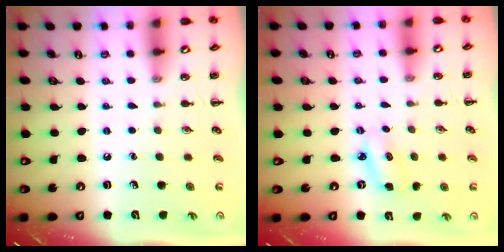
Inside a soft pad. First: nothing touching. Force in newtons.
{"total": 3.3, "press": 3.2, "slide": 0.7}